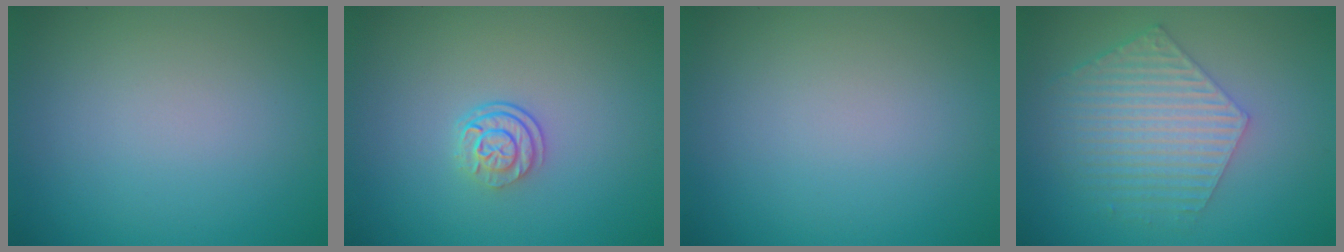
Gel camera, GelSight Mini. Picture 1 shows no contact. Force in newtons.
{"total": 2.5, "press": 1.8, "slide": 1.8}
{"total": 0.0}
{"total": 5.6, "press": 4.2, "slide": 3.7}